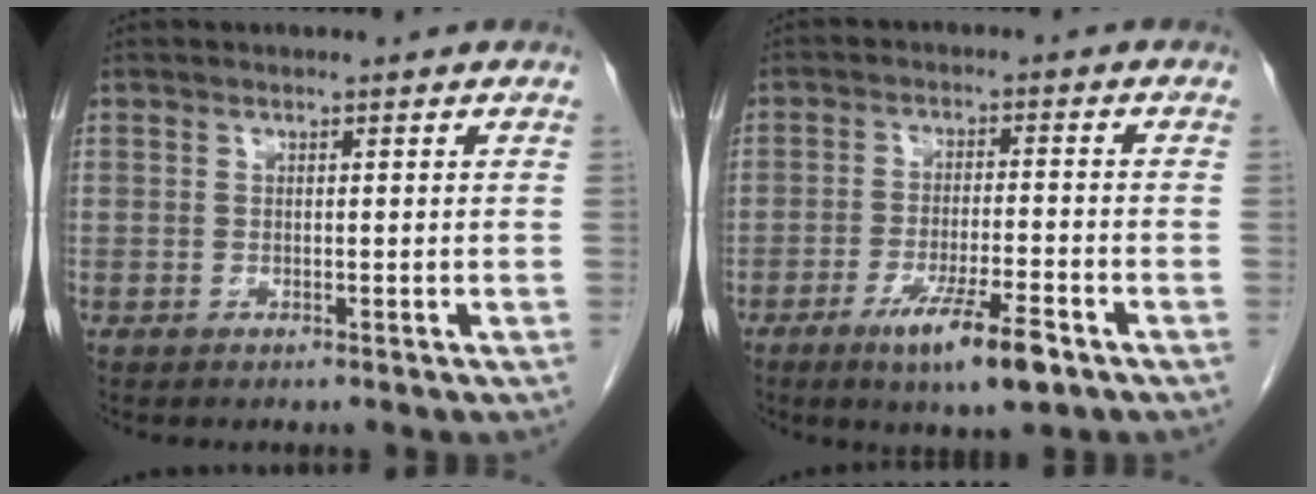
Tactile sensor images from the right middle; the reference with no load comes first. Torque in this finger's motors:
{"motor_torque": [1.44, -0.70, 0.35, 0.05]}